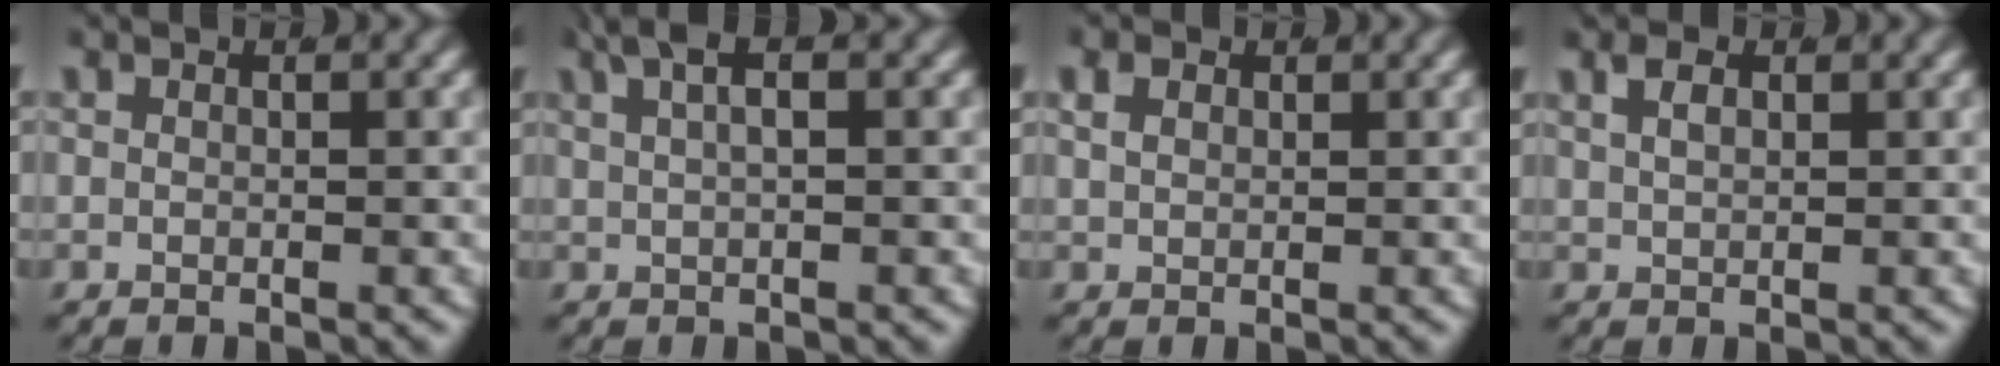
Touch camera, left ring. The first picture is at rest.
{"total": 4.8, "force": [2.8, 1.6, 3.5], "torque": [-0.044, 0.022, 0.040]}
{"total": 1.5, "force": [0.9, 0.9, 0.8], "torque": [-0.017, -0.004, 0.024]}
{"total": 2.0, "force": [1.2, 0.7, 1.4], "torque": [-0.023, -0.001, 0.028]}